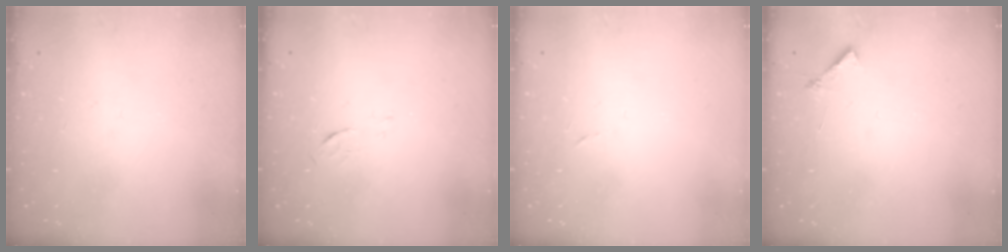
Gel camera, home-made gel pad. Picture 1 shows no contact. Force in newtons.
{"total": 3.9, "press": 3.7, "slide": 1.2}
{"total": 2.4, "press": 2.4, "slide": 0.4}
{"total": 5.6, "press": 5.5, "slide": 0.6}